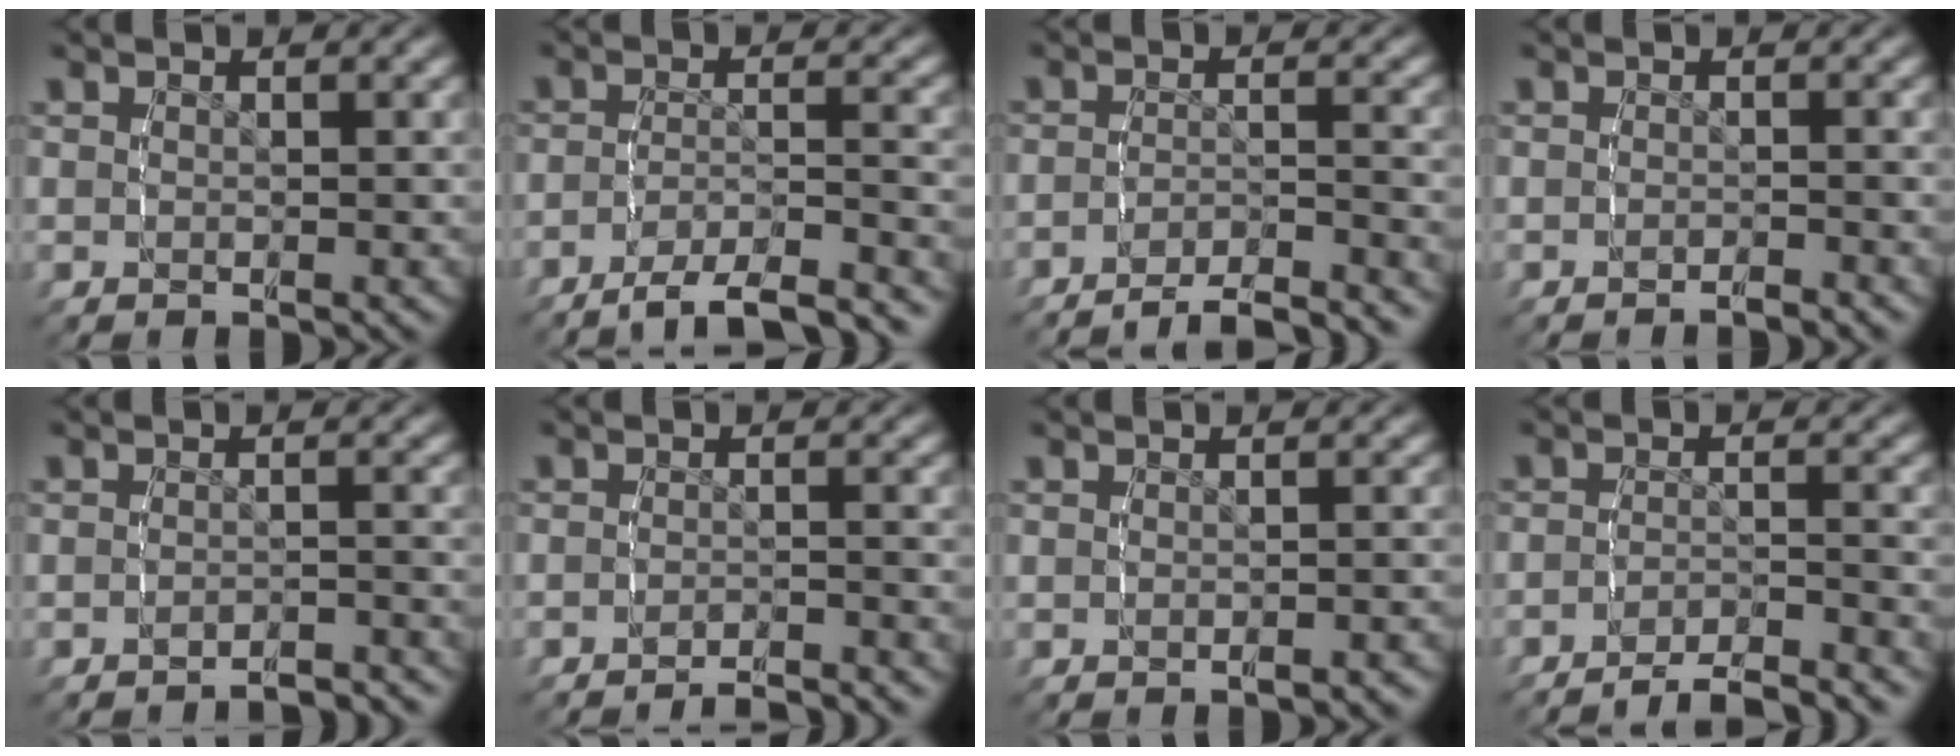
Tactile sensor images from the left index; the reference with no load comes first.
{"total": 9.0, "force": [-8.2, 1.7, 3.1], "torque": [-0.030, -0.016, -0.127]}
{"total": 7.6, "force": [-7.3, 1.2, 1.8], "torque": [-0.011, -0.016, -0.116]}
{"total": 1.0, "force": [-1.0, -0.2, 0.2], "torque": [0.001, 0.005, -0.022]}
{"total": 3.9, "force": [-3.8, 0.4, 0.6], "torque": [0.000, -0.001, -0.064]}
{"total": 3.3, "force": [-3.2, 0.3, 0.5], "torque": [0.003, 0.001, -0.059]}
{"total": 0.9, "force": [-0.8, 0.0, 0.4], "torque": [-0.003, 0.007, -0.017]}
{"total": 6.7, "force": [-6.4, 1.1, 1.7], "torque": [-0.011, -0.014, -0.104]}